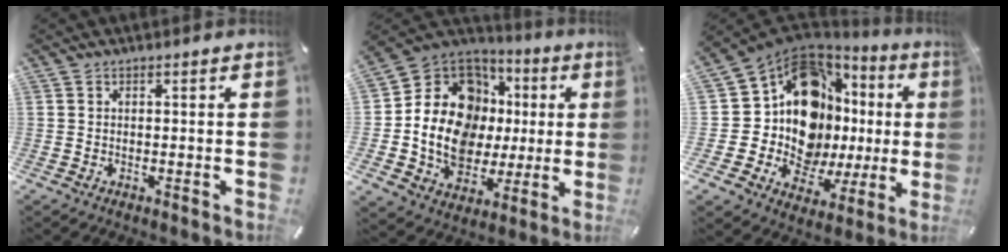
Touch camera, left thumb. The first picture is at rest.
{"total": 17.1, "force": [1.0, 14.1, 9.5], "torque": [-0.196, -0.033, 0.021]}
{"total": 17.2, "force": [3.9, 13.2, 10.4], "torque": [-0.212, -0.070, 0.071]}